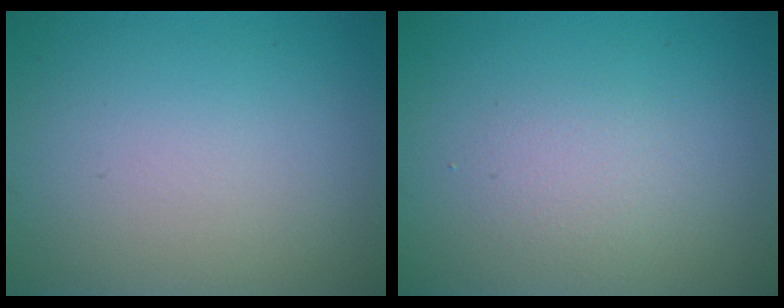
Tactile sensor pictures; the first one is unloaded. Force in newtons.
{"total": 1.5, "press": 1.5, "slide": 0.1}